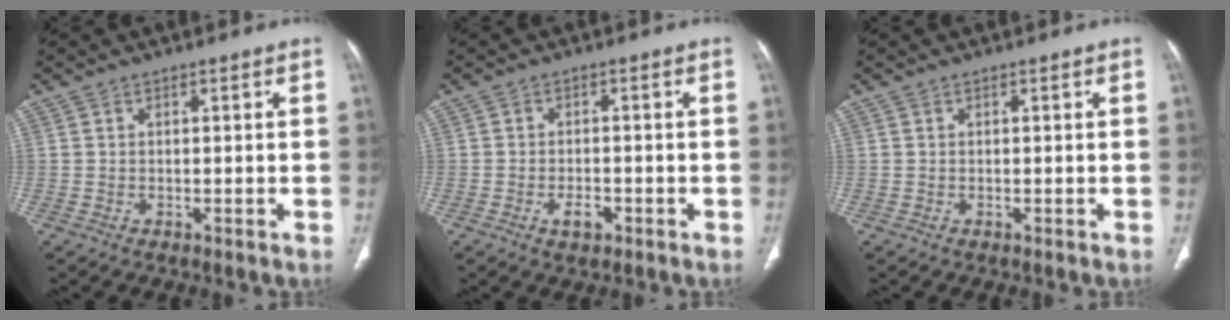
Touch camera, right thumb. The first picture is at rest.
{"total": 3.3, "force": [-1.6, 1.8, 2.2], "torque": [-0.033, 0.008, -0.024]}
{"total": 0.0}